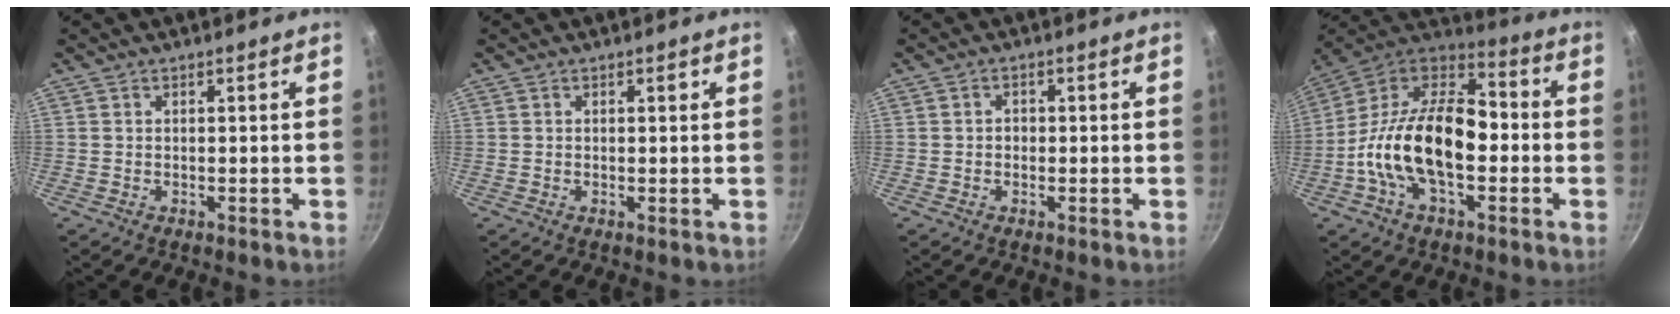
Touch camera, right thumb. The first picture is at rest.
{"total": 0.9, "force": [0.3, 0.4, 0.8], "torque": [-0.005, -0.001, 0.003]}
{"total": 1.3, "force": [-0.2, 1.2, 0.6], "torque": [-0.006, 0.004, -0.005]}
{"total": 22.2, "force": [-3.5, 12.5, 18.0], "torque": [-0.298, 0.052, -0.084]}